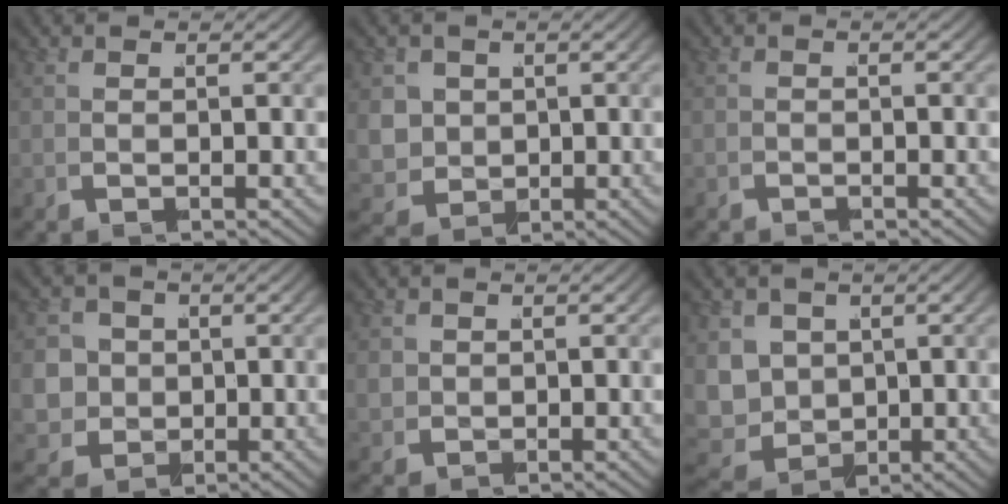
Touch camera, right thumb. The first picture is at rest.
{"total": 6.2, "force": [-0.3, 5.3, 3.2], "torque": [-0.095, -0.047, 0.009]}
{"total": 0.9, "force": [-0.8, 0.1, -0.3], "torque": [0.003, -0.006, -0.020]}
{"total": 8.4, "force": [-0.9, 7.4, 4.0], "torque": [-0.104, -0.044, -0.010]}
{"total": 1.7, "force": [0.4, 1.5, 0.6], "torque": [-0.024, -0.016, 0.018]}
{"total": 8.9, "force": [-1.9, 7.5, 4.4], "torque": [-0.132, -0.067, -0.015]}